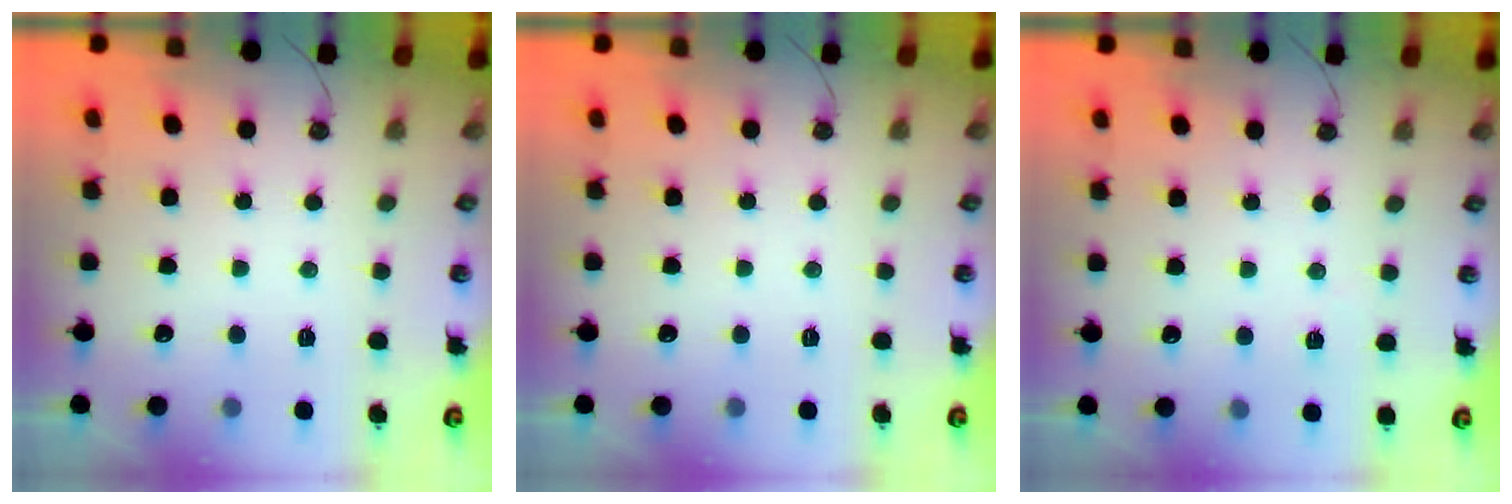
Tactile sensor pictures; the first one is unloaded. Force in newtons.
{"total": 0.0}
{"total": 2.0, "press": 1.7, "slide": 0.9}